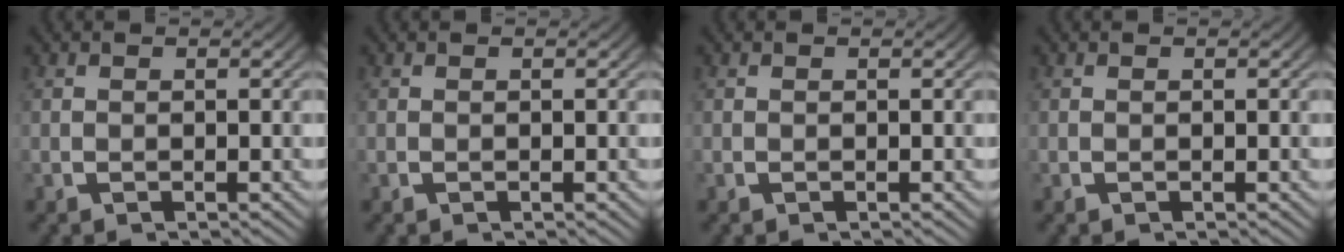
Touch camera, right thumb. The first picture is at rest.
{"total": 0.0}
{"total": 0.0}
{"total": 0.0}